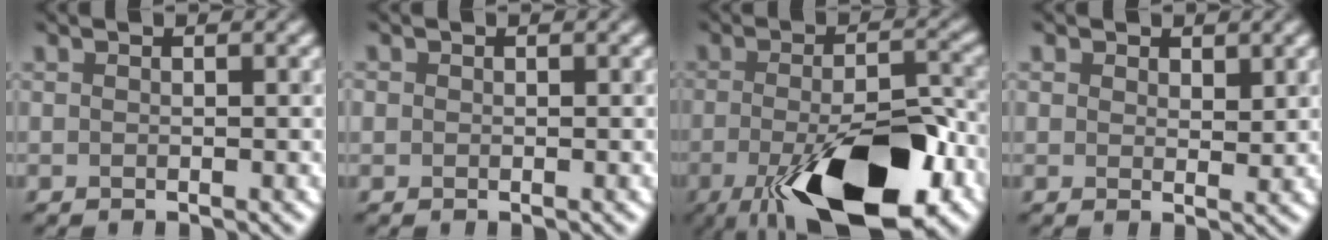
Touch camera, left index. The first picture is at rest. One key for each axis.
{"total": 0.7, "fx": -0.2, "fy": 0.1, "fz": -0.6, "tx": 0.003, "ty": 0.004, "tz": 0.005}
{"total": 13.7, "fx": -7.0, "fy": 4.9, "fz": 10.7, "tx": -0.170, "ty": -0.025, "tz": -0.100}
{"total": 0.7, "fx": 0.3, "fy": 0.6, "fz": 0.1, "tx": -0.005, "ty": -0.003, "tz": 0.021}